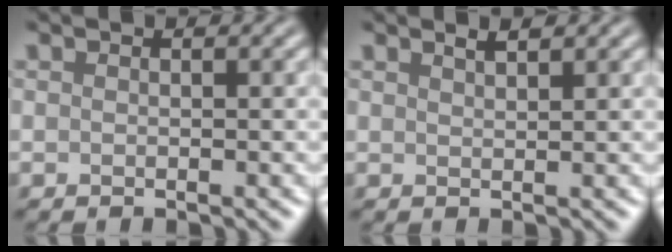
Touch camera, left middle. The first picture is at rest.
{"total": 1.0, "force": [0.9, 0.1, 0.5], "torque": [-0.009, 0.001, 0.014]}